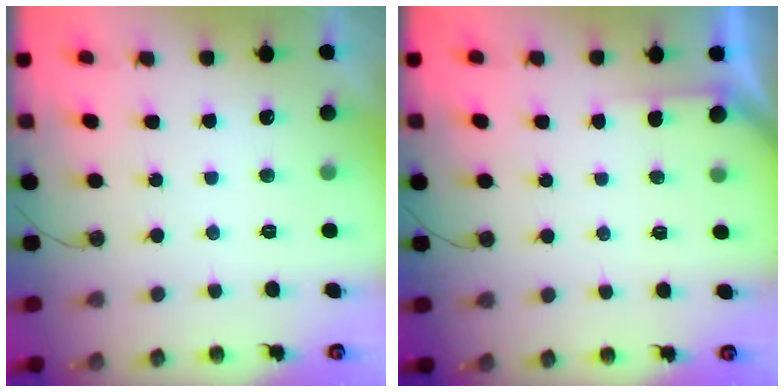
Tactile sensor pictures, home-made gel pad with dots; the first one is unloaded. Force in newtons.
{"total": 1.5, "press": 1.5, "slide": 0.2}